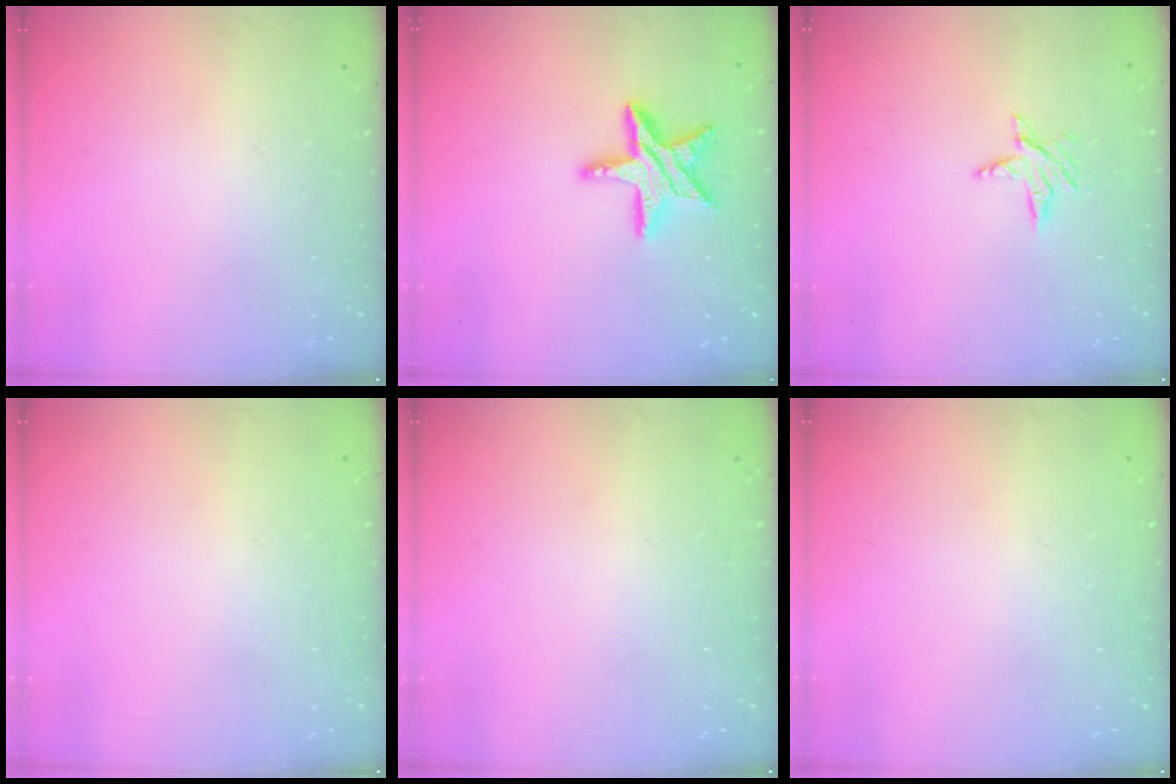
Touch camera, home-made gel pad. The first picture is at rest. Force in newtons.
{"total": 15.2, "press": 15.1, "slide": 1.3}
{"total": 5.6, "press": 5.6, "slide": 0.5}
{"total": 0.0}
{"total": 0.0}
{"total": 0.0}